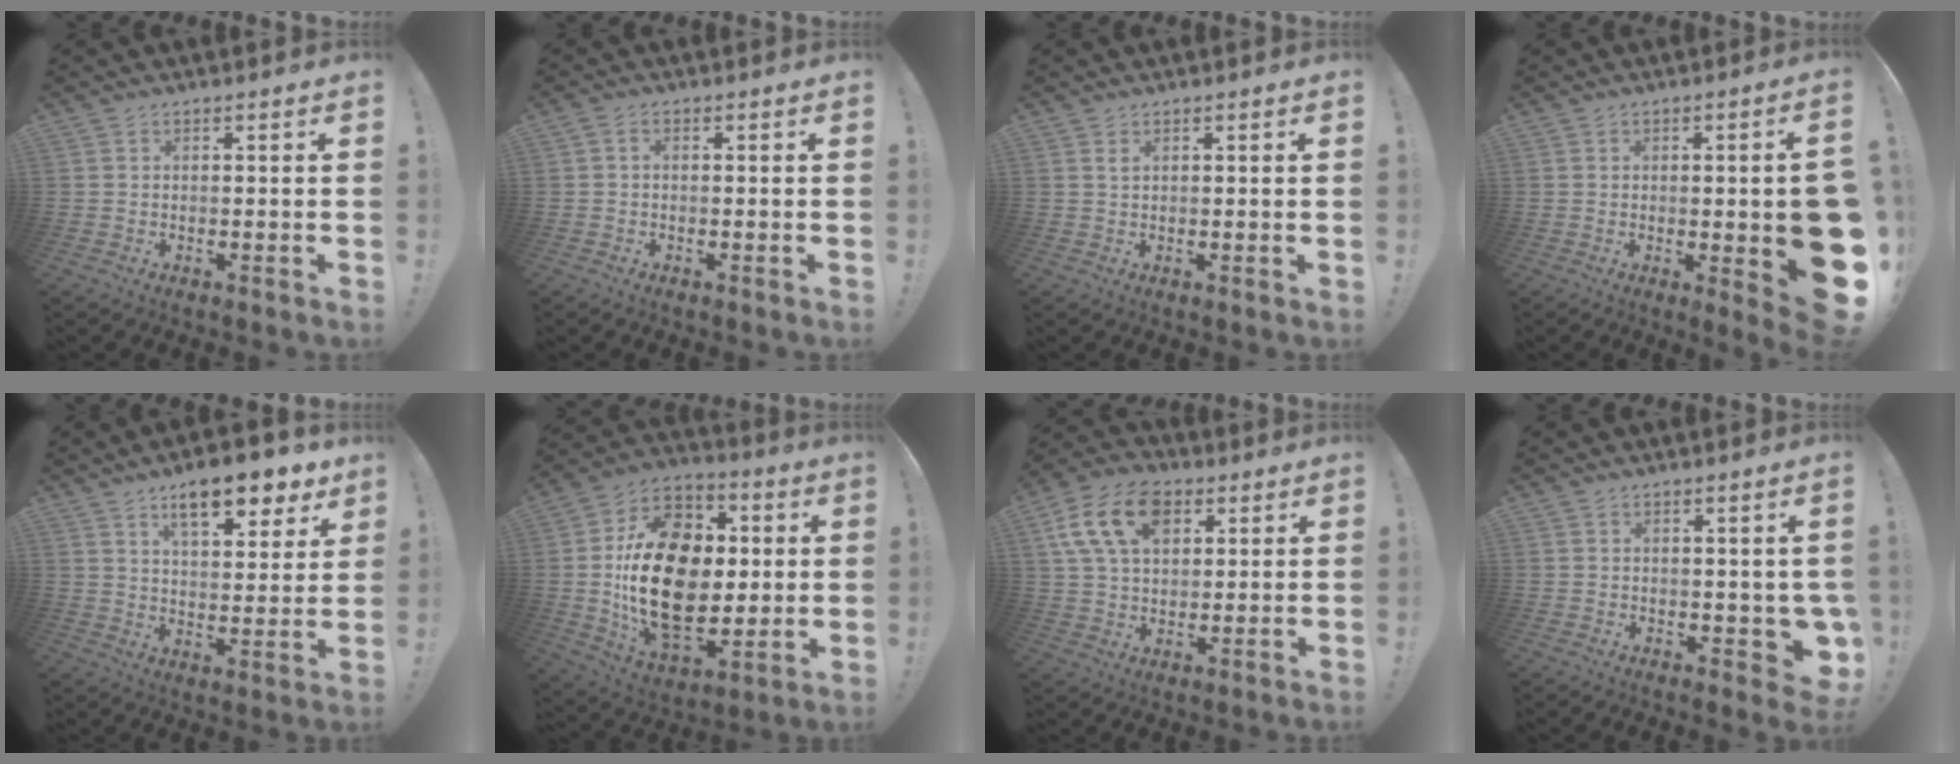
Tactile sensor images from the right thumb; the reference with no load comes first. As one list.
[{"total": 1.0, "force": [-0.4, 0.6, 0.7], "torque": [-0.021, 0.006, -0.006]}, {"total": 1.1, "force": [0.6, 0.2, 0.9], "torque": [-0.013, 0.000, 0.008]}, {"total": 12.5, "force": [-1.9, 2.5, 12.1], "torque": [-0.139, -0.011, -0.016]}, {"total": 13.8, "force": [9.0, 4.7, 9.3], "torque": [-0.131, -0.054, 0.147]}, {"total": 26.0, "force": [0.0, 18.0, 18.8], "torque": [-0.333, 0.005, 0.016]}, {"total": 16.3, "force": [6.8, 10.7, 10.3], "torque": [-0.175, -0.014, 0.130]}, {"total": 5.3, "force": [-0.2, 3.2, 4.2], "torque": [-0.036, -0.002, 0.005]}]